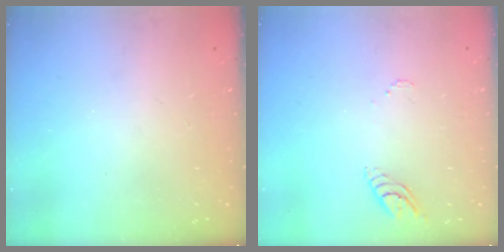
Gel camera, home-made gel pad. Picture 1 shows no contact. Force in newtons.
{"total": 4.8, "press": 4.8, "slide": 0.4}